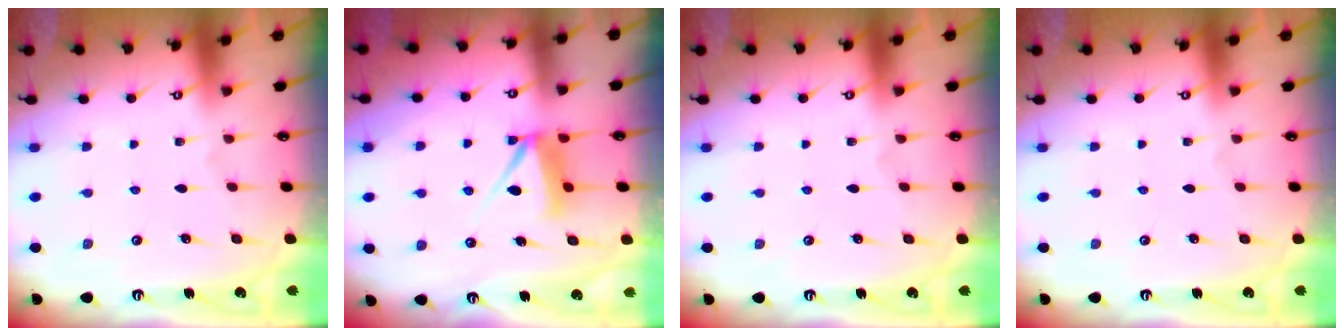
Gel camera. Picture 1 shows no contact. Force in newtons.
{"total": 6.8, "press": 6.8, "slide": 0.7}
{"total": 0.0}
{"total": 0.0}